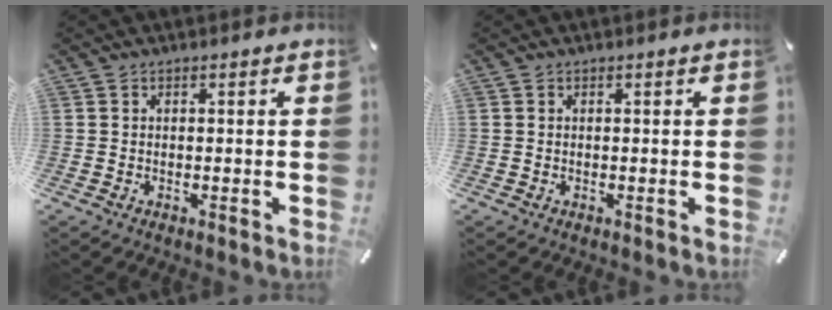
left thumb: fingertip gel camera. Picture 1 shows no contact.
{"total": 0.0}